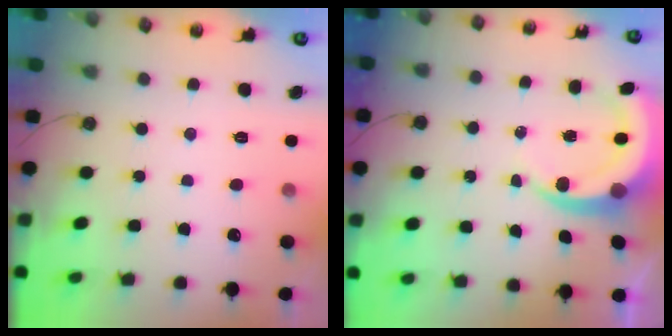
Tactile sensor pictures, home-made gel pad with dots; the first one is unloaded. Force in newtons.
{"total": 6.5, "press": 6.5, "slide": 0.8}